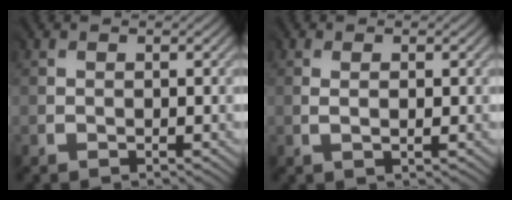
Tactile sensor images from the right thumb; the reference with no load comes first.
{"total": 0.6, "force": [0.1, 0.0, 0.6], "torque": [-0.013, -0.002, 0.002]}